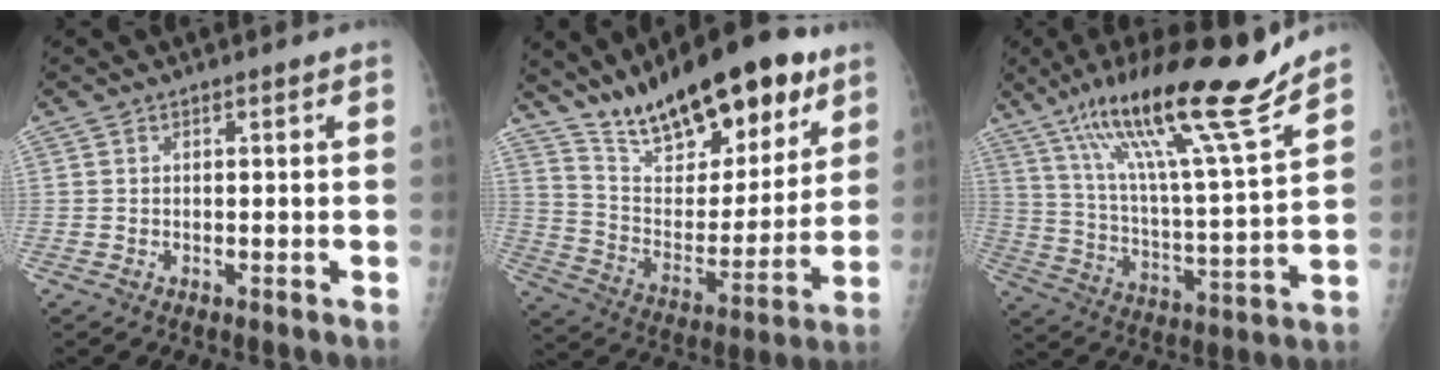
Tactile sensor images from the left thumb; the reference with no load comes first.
{"total": 25.2, "force": [17.2, 9.6, 15.6], "torque": [-0.204, -0.070, 0.287]}
{"total": 22.9, "force": [16.3, 2.1, 15.9], "torque": [-0.250, -0.066, 0.281]}